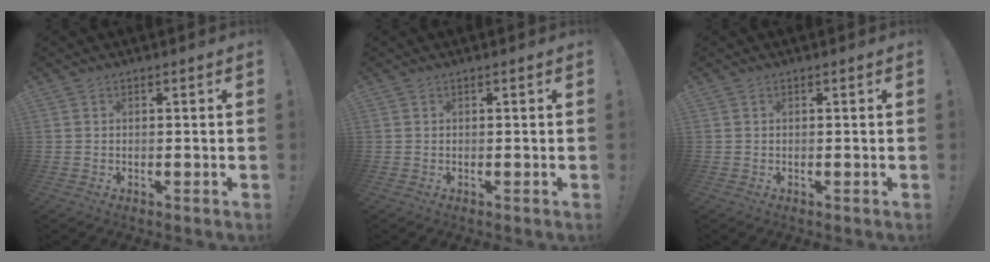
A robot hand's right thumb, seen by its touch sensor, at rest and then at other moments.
{"total": 0.0}
{"total": 0.0}